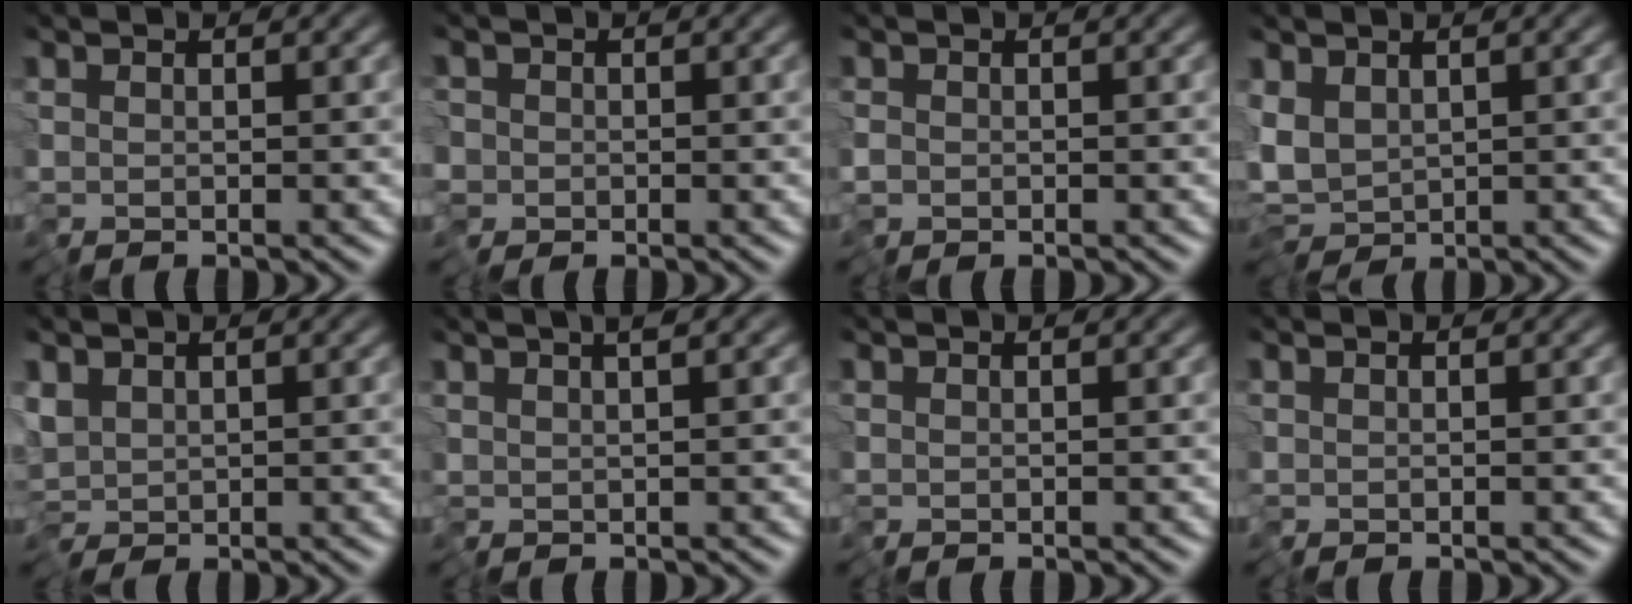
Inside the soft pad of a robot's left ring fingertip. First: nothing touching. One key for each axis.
{"total": 1.5, "fx": -0.8, "fy": 1.2, "fz": -0.3, "tx": 0.007, "ty": -0.007, "tz": -0.020}
{"total": 0.8, "fx": -0.5, "fy": 0.6, "fz": 0.1, "tx": -0.001, "ty": -0.001, "tz": -0.013}
{"total": 4.3, "fx": -0.9, "fy": 3.0, "fz": 3.0, "tx": -0.065, "ty": -0.003, "tz": -0.030}
{"total": 1.6, "fx": 0.0, "fy": 1.3, "fz": 0.9, "tx": -0.019, "ty": -0.001, "tz": -0.004}
{"total": 2.2, "fx": 1.1, "fy": 0.4, "fz": 1.9, "tx": -0.036, "ty": 0.008, "tz": 0.018}
{"total": 0.0}
{"total": 0.0}